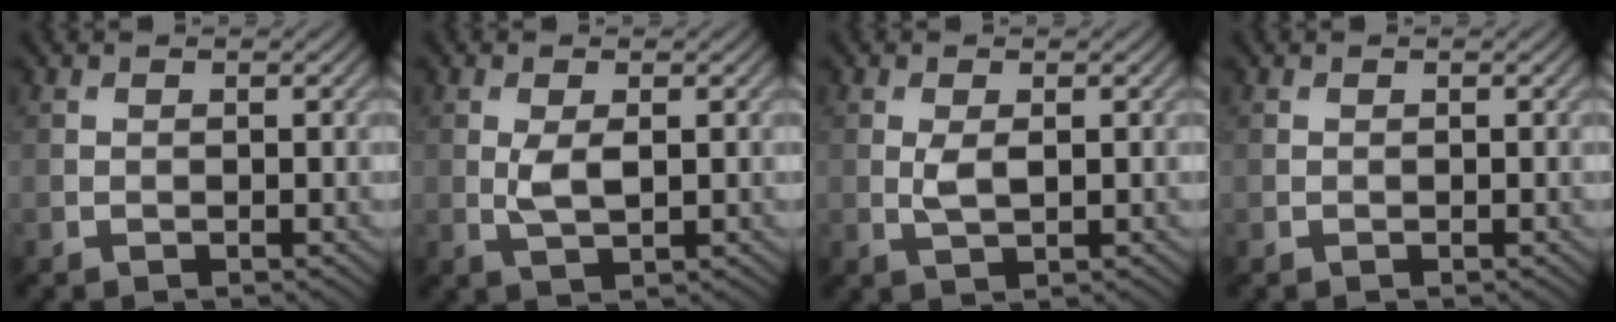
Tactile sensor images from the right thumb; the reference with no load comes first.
{"total": 2.9, "force": [0.3, 1.1, 2.6], "torque": [-0.063, -0.004, 0.008]}
{"total": 2.2, "force": [0.2, 0.9, 2.0], "torque": [-0.050, -0.002, 0.006]}
{"total": 0.0}